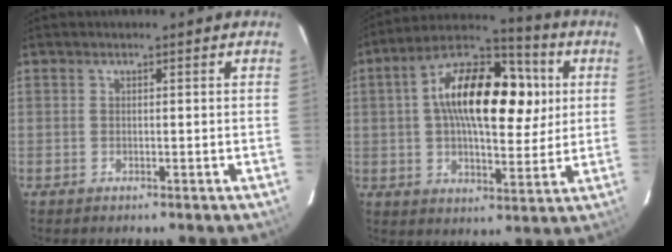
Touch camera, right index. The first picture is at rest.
{"total": 19.3, "force": [3.9, 9.6, 16.2], "torque": [-0.283, 0.035, 0.053]}